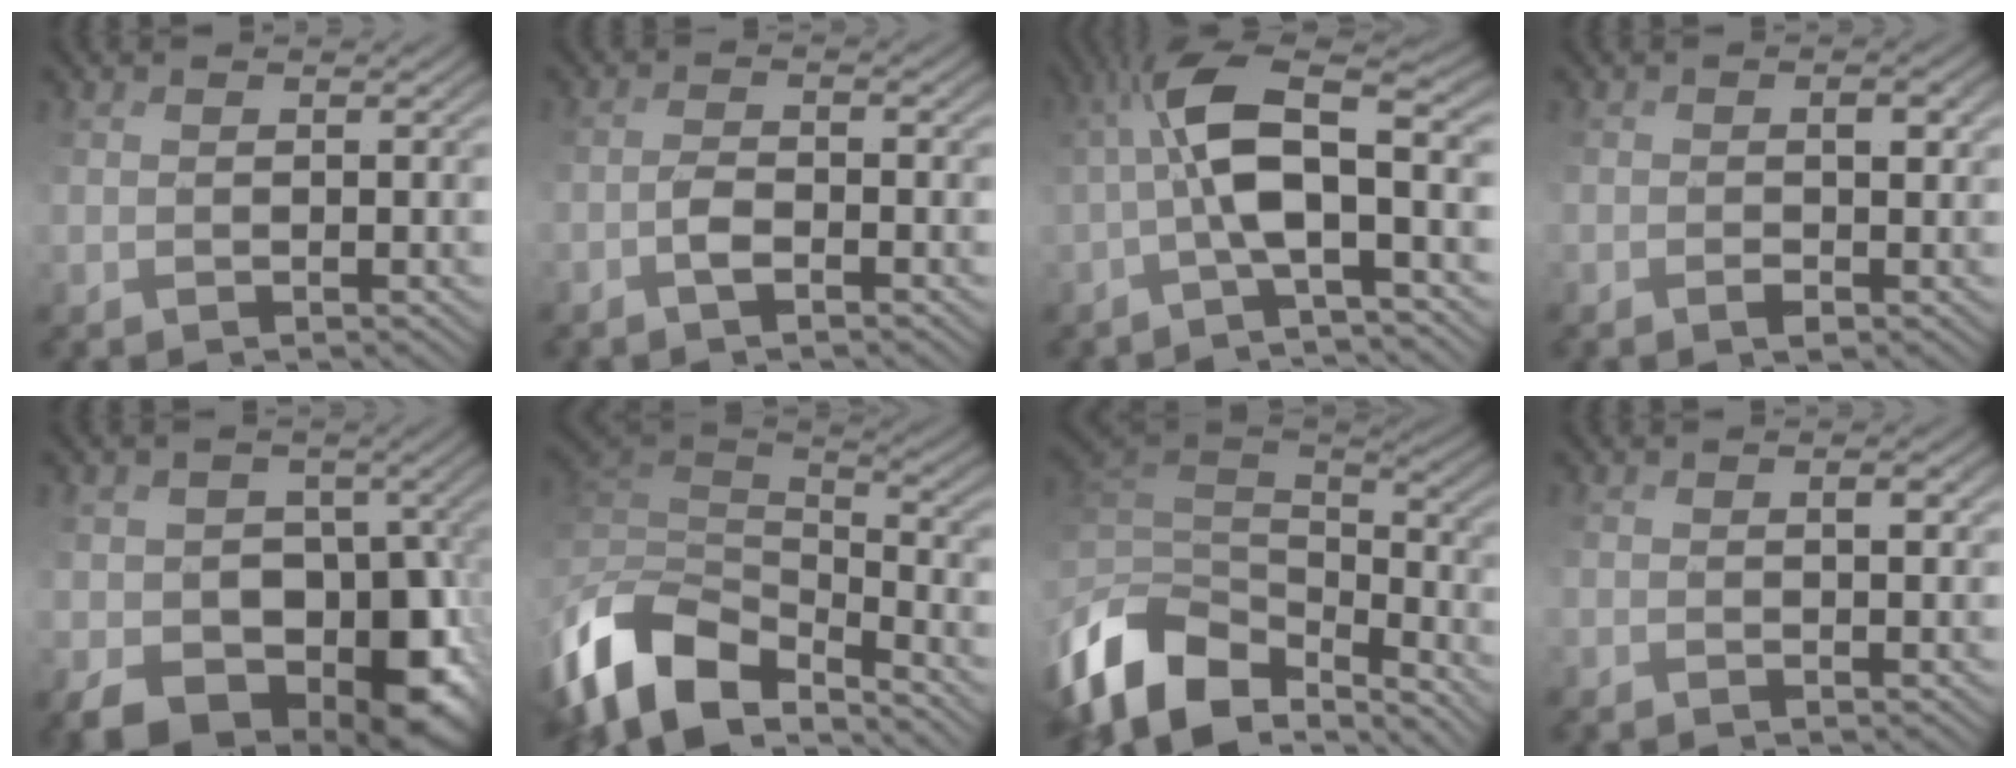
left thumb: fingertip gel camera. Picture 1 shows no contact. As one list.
[{"total": 1.5, "force": [-0.9, -0.4, 1.1], "torque": [-0.019, 0.010, -0.022]}, {"total": 8.4, "force": [-1.1, 1.0, 8.3], "torque": [-0.137, 0.024, -0.029]}, {"total": 2.8, "force": [-0.3, 1.2, 2.5], "torque": [-0.043, 0.007, -0.006]}, {"total": 12.3, "force": [-4.1, 8.7, 7.7], "torque": [-0.124, -0.027, -0.054]}, {"total": 11.0, "force": [-5.0, 6.4, 7.3], "torque": [-0.181, -0.002, -0.080]}, {"total": 11.1, "force": [-4.2, 7.6, 7.0], "torque": [-0.189, -0.011, -0.055]}, {"total": 1.9, "force": [0.2, 0.6, 1.7], "torque": [-0.030, 0.006, 0.001]}]